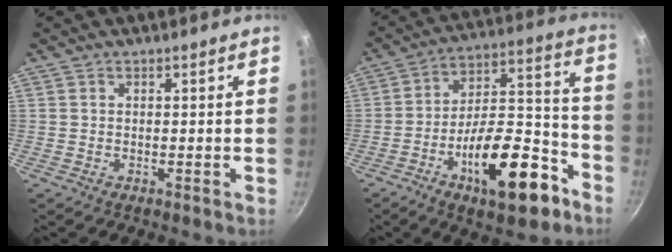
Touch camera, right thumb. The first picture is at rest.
{"total": 20.6, "force": [-10.4, 8.3, 15.7], "torque": [-0.202, 0.077, -0.157]}